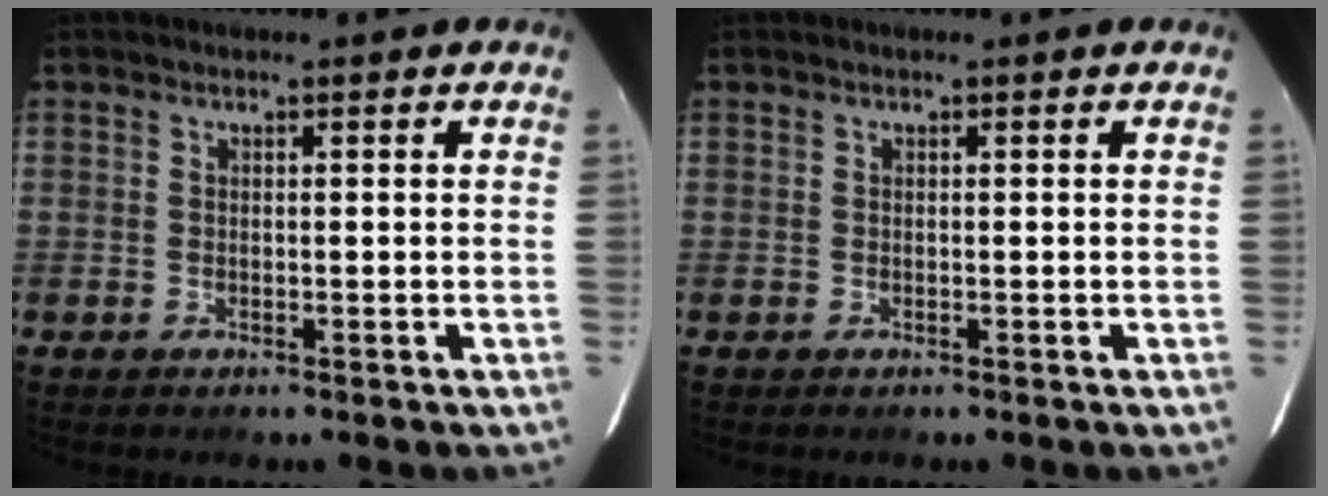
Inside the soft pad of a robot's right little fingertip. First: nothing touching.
{"total": 0.0}